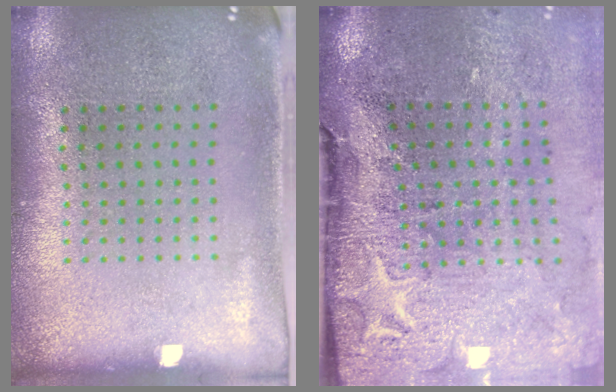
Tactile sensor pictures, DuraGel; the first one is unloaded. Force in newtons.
{"total": 4.8, "press": 3.8, "slide": 2.9}